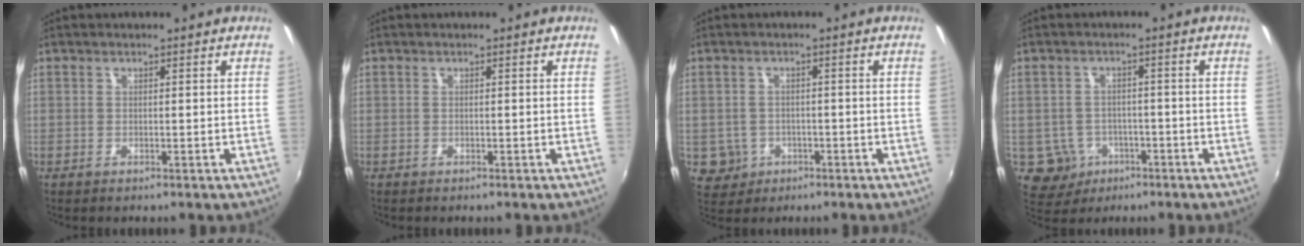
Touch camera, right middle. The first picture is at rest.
{"total": 0.0}
{"total": 4.7, "force": [-1.4, 4.4, 1.0], "torque": [-0.032, 0.003, -0.013]}
{"total": 6.6, "force": [-2.7, 5.9, 1.6], "torque": [-0.051, 0.005, -0.029]}